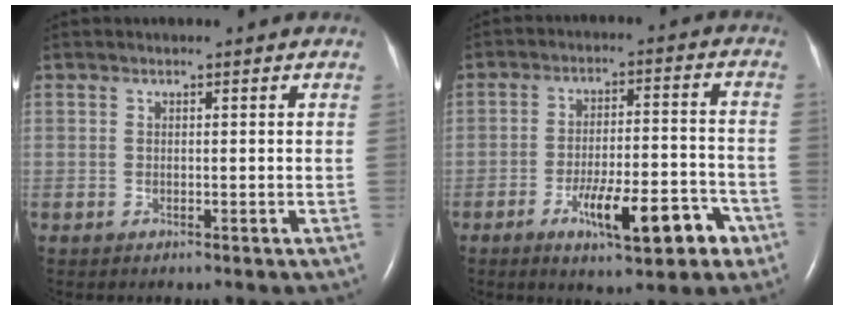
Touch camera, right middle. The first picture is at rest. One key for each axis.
{"total": 11.3, "fx": -5.8, "fy": 2.9, "fz": 9.2, "tx": -0.143, "ty": 0.011, "tz": -0.080}